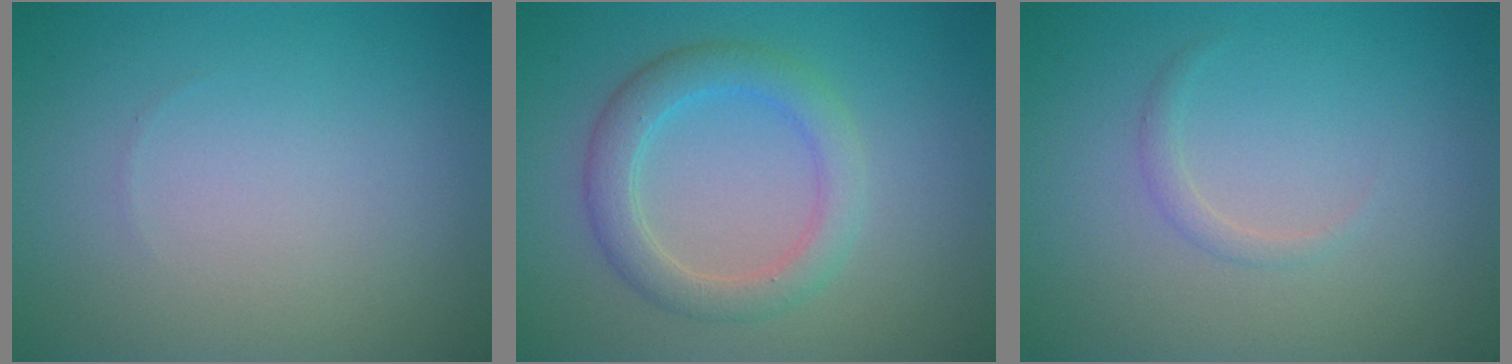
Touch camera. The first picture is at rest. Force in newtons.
{"total": 3.5, "press": 3.5, "slide": 0.1}
{"total": 0.9, "press": 0.9, "slide": 0.1}